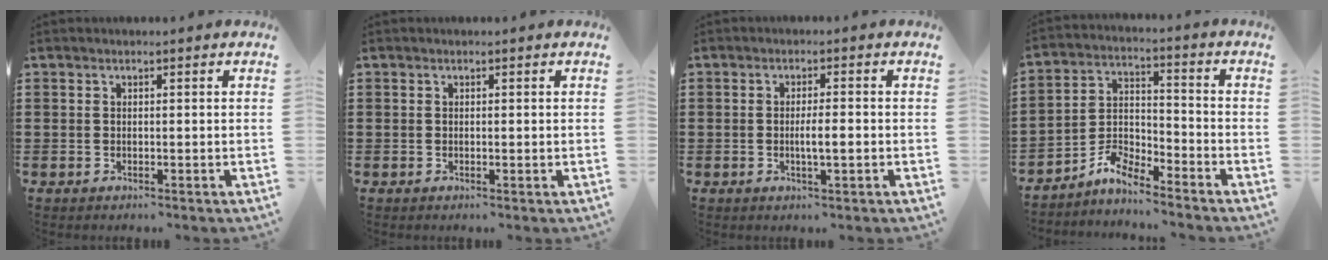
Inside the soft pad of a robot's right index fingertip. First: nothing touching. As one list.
[{"total": 0.0}, {"total": 3.0, "force": [-0.6, 0.4, 2.9], "torque": [-0.052, -0.002, -0.011]}, {"total": 5.7, "force": [-5.1, 1.5, 2.0], "torque": [-0.058, 0.004, -0.106]}]